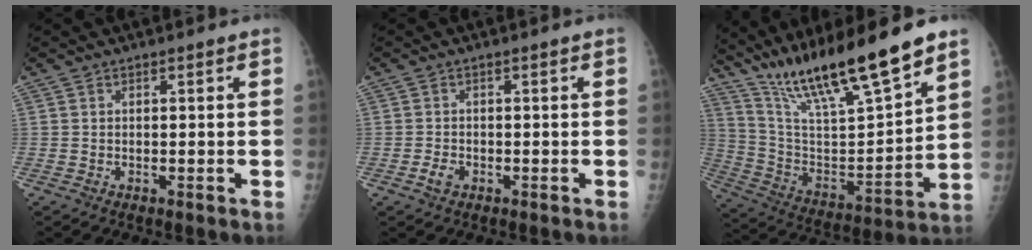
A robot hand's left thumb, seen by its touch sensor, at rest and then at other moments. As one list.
[{"total": 1.8, "force": [-0.9, 1.1, 1.0], "torque": [-0.023, 0.005, -0.016]}, {"total": 22.6, "force": [16.8, 3.4, 14.9], "torque": [-0.241, -0.066, 0.307]}]